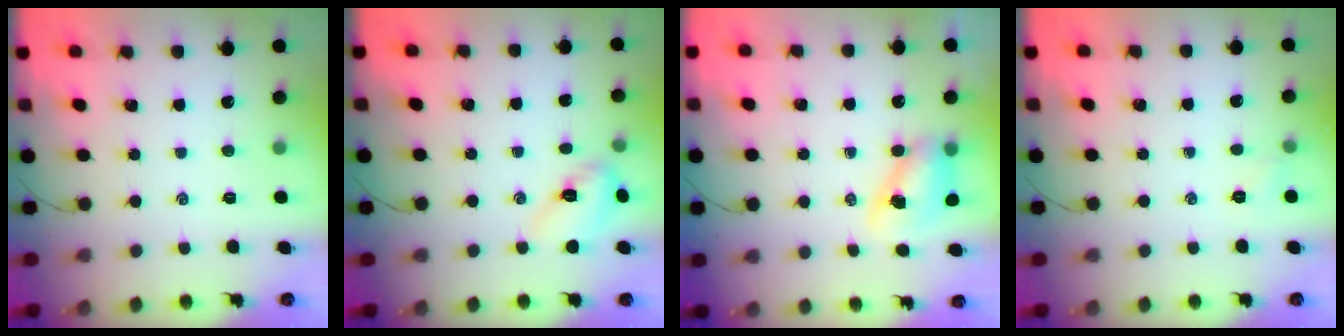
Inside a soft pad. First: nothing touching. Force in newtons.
{"total": 7.1, "press": 7.1, "slide": 0.1}
{"total": 8.1, "press": 8.0, "slide": 1.3}
{"total": 4.4, "press": 4.1, "slide": 1.4}